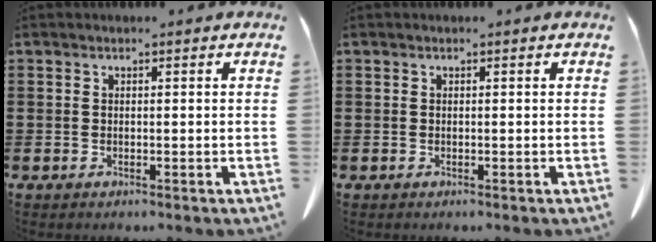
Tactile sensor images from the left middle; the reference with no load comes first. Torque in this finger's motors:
{"motor_torque": [0.04, -0.04, 0.00, 0.00]}